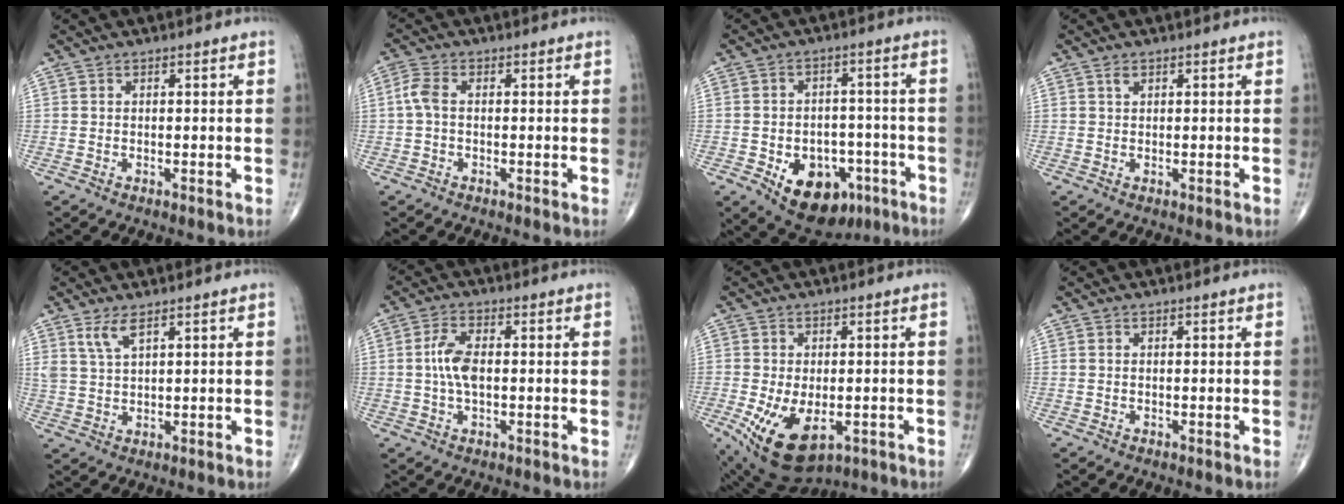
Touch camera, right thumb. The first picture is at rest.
{"total": 3.3, "force": [-0.1, 1.8, 2.7], "torque": [-0.067, 0.008, -0.009]}
{"total": 14.4, "force": [-6.6, 9.5, 8.5], "torque": [-0.091, 0.036, -0.086]}
{"total": 1.0, "force": [0.6, 0.5, 0.5], "torque": [-0.005, 0.001, 0.010]}
{"total": 3.8, "force": [2.4, 1.1, 2.7], "torque": [-0.059, -0.012, 0.055]}
{"total": 5.5, "force": [0.0, 2.6, 4.9], "torque": [-0.107, 0.009, -0.004]}
{"total": 11.8, "force": [-4.1, 6.6, 8.9], "torque": [-0.159, -0.007, -0.050]}
{"total": 0.0}